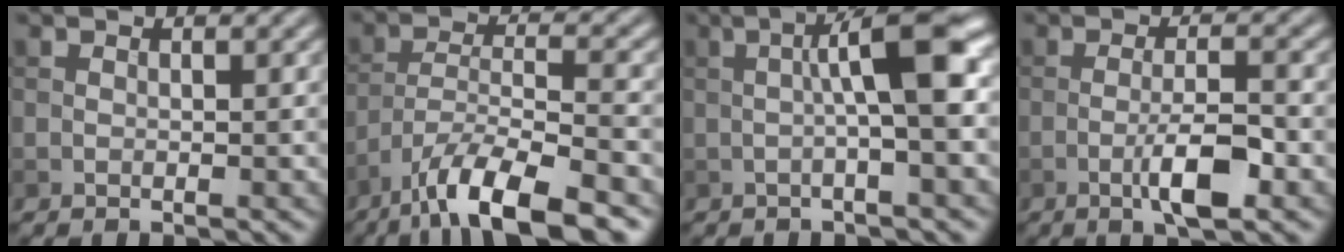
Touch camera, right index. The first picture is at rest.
{"total": 9.6, "force": [-6.7, 2.4, 6.4], "torque": [-0.104, 0.005, -0.121]}
{"total": 6.5, "force": [0.5, 1.0, 6.4], "torque": [-0.096, 0.018, 0.002]}
{"total": 4.7, "force": [-1.8, 0.9, 4.2], "torque": [-0.076, 0.003, -0.035]}